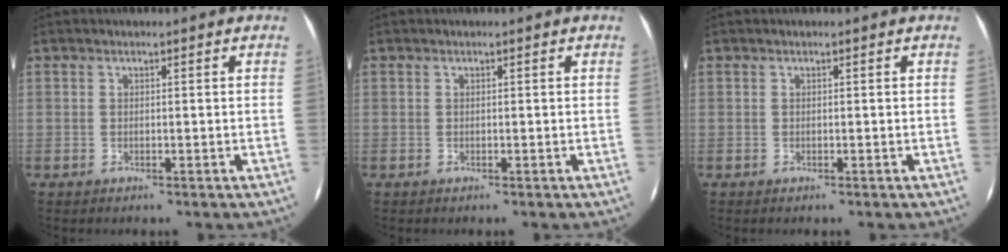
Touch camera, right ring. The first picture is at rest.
{"total": 0.0}
{"total": 0.0}